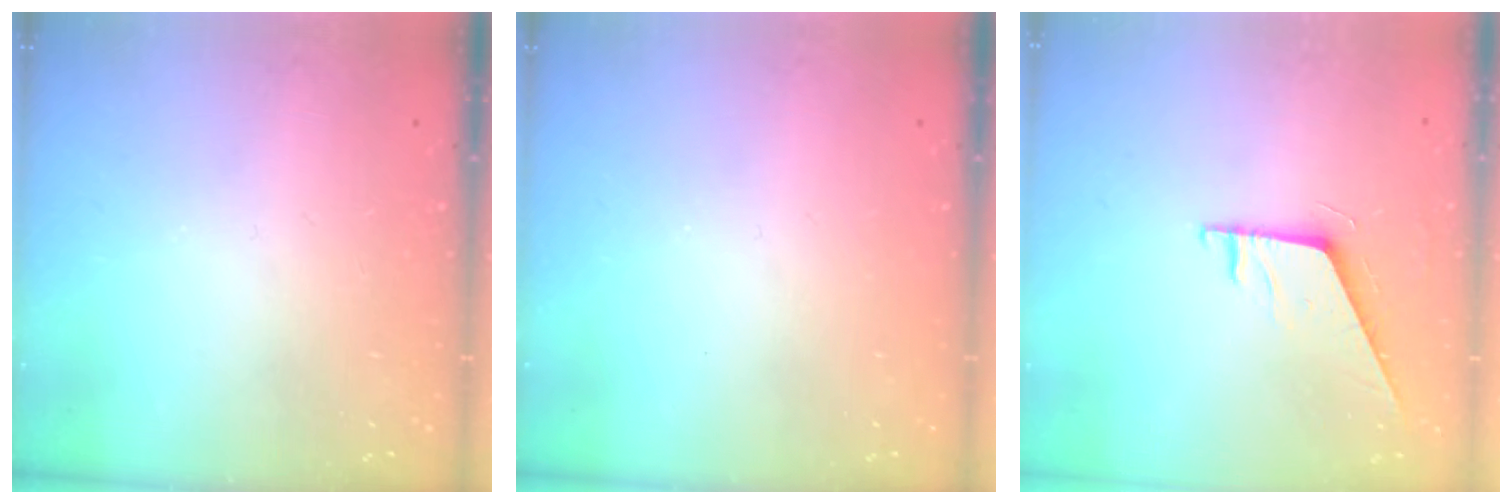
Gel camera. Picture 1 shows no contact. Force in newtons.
{"total": 0.0}
{"total": 5.4, "press": 5.4, "slide": 0.5}